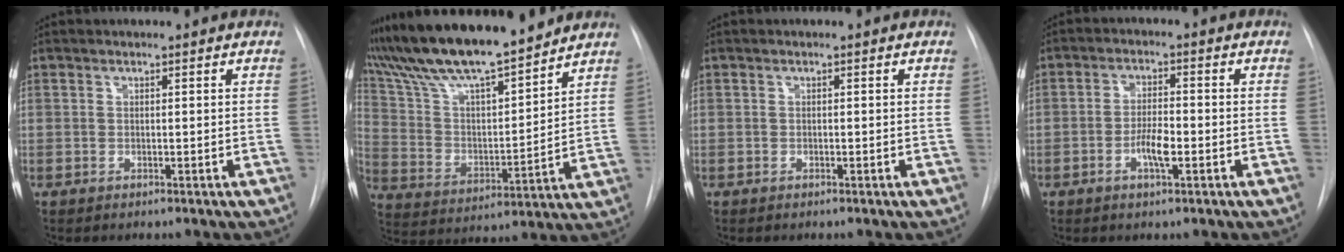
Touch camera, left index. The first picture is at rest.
{"total": 18.4, "force": [16.0, 2.1, 8.9], "torque": [-0.165, 0.007, 0.287]}
{"total": 0.0}
{"total": 4.4, "force": [-1.6, 1.1, 4.0], "torque": [-0.076, 0.002, -0.029]}